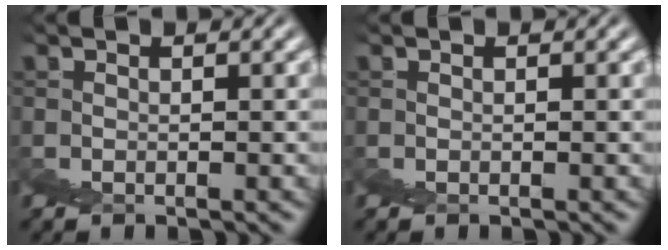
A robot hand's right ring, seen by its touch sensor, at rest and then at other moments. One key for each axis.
{"total": 0.0}